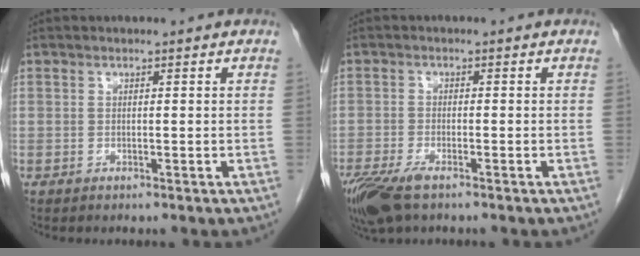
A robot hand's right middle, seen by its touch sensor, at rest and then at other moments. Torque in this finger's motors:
{"motor_torque": [0.12, -0.05, 0.08, 0.03]}